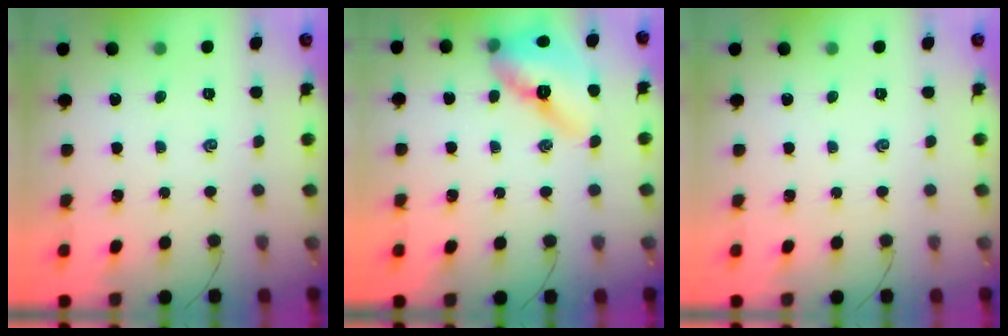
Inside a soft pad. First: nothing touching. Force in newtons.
{"total": 12.9, "press": 12.4, "slide": 3.7}
{"total": 0.0}